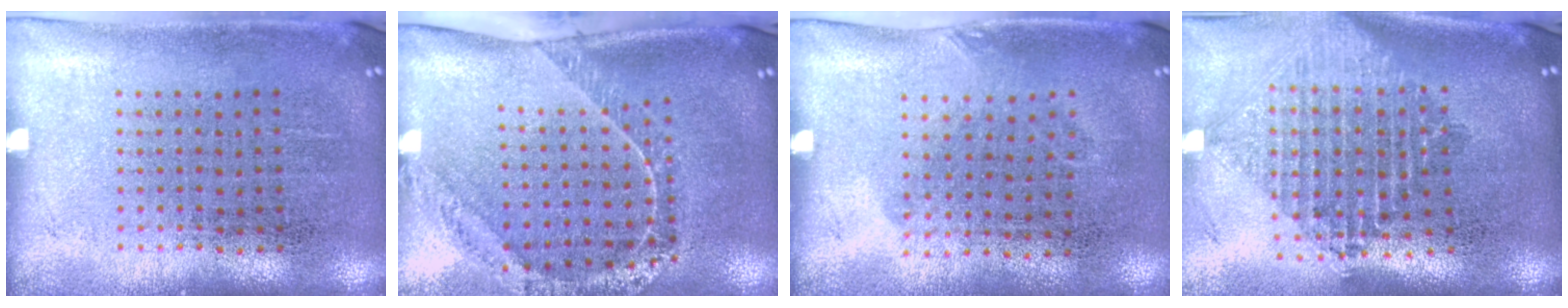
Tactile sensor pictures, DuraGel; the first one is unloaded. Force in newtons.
{"total": 1.6, "press": 1.5, "slide": 0.6}
{"total": 0.8, "press": 0.6, "slide": 0.5}
{"total": 2.2, "press": 1.7, "slide": 1.4}